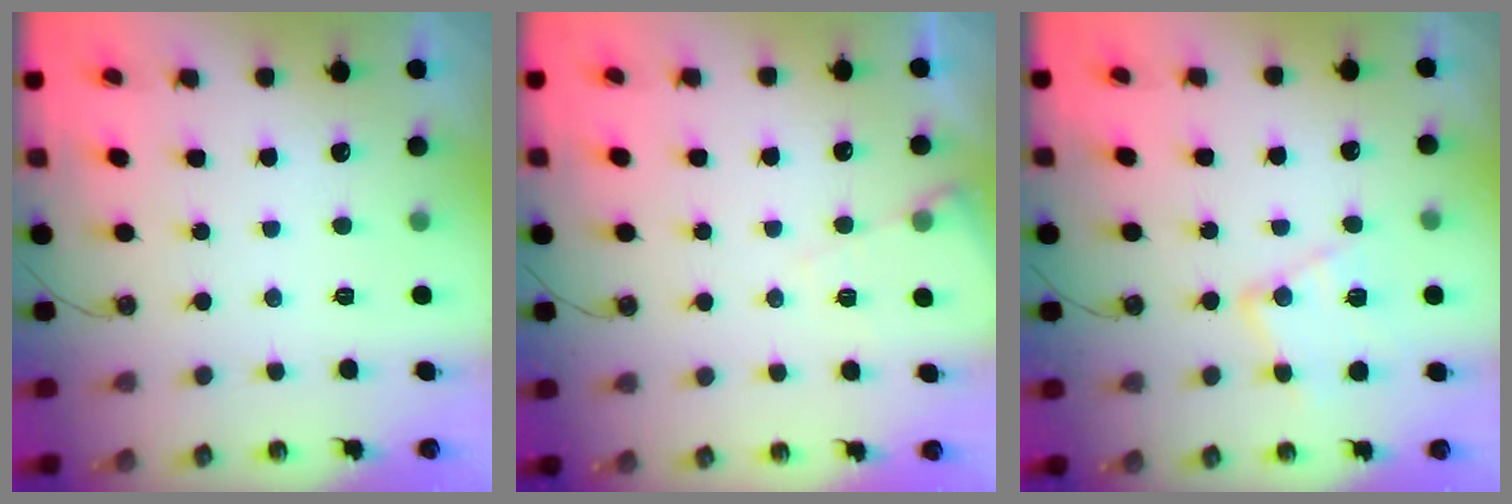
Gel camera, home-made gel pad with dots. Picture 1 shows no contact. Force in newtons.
{"total": 7.3, "press": 7.3, "slide": 0.7}
{"total": 12.7, "press": 12.6, "slide": 0.9}